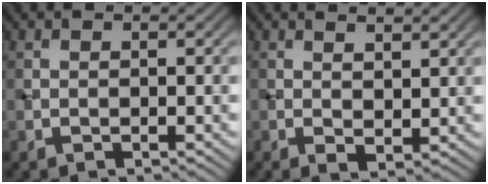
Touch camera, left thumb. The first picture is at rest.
{"total": 2.8, "force": [1.5, 0.7, 2.3], "torque": [-0.047, -0.007, 0.032]}